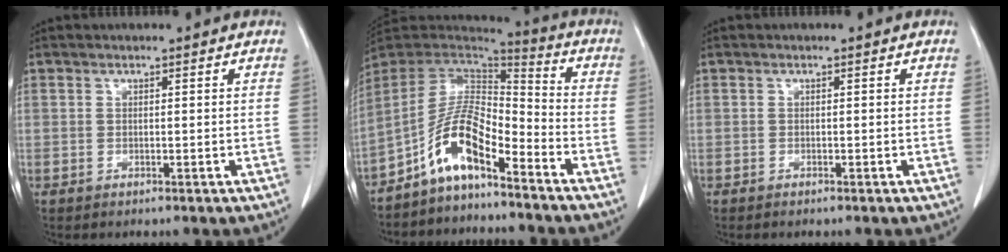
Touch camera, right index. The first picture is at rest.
{"total": 10.2, "force": [-6.5, 2.9, 7.3], "torque": [-0.149, 0.023, -0.123]}
{"total": 0.5, "force": [-0.4, 0.0, 0.3], "torque": [-0.010, -0.001, -0.008]}